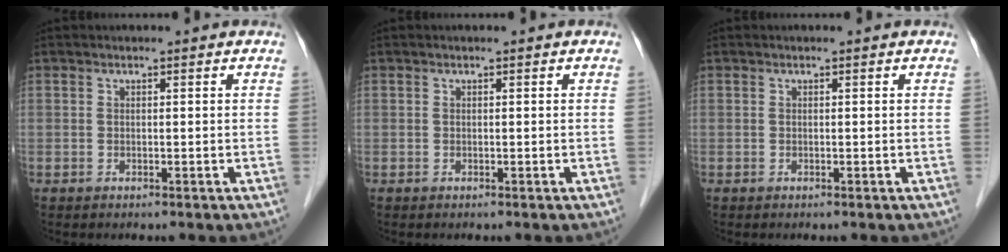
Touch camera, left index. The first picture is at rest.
{"total": 0.0}
{"total": 0.0}